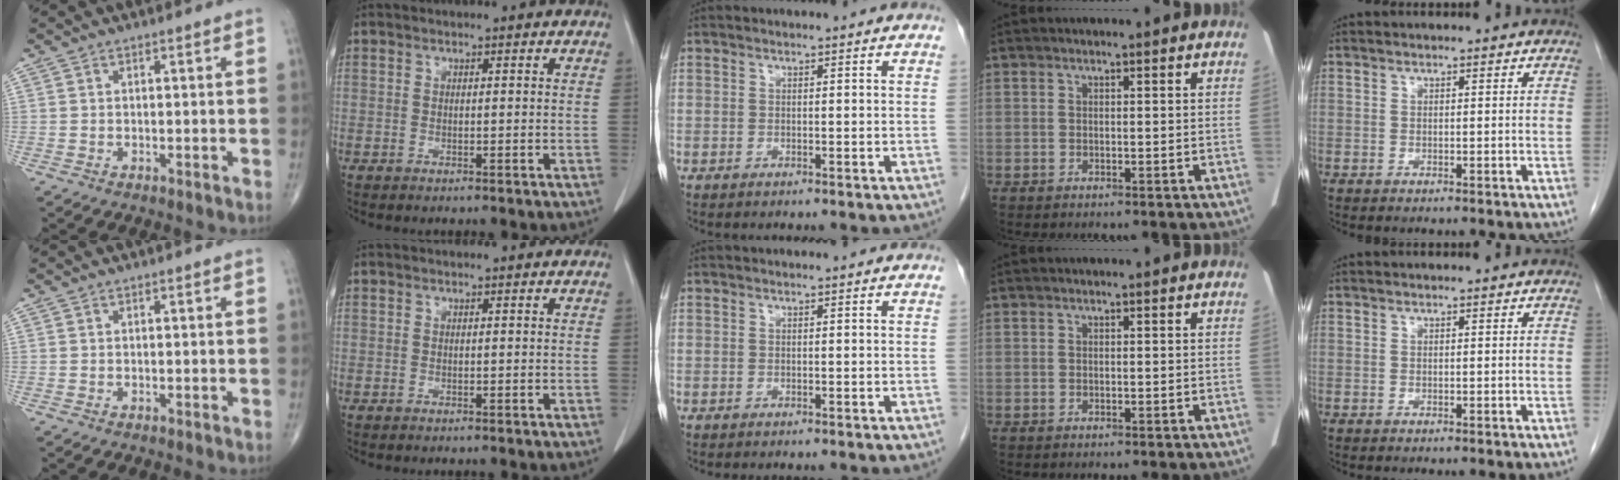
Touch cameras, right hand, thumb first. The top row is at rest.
{}